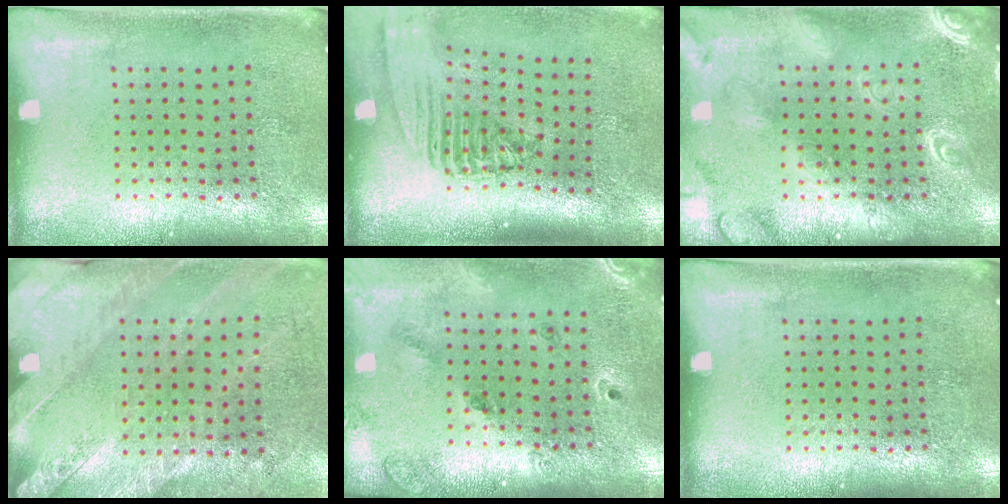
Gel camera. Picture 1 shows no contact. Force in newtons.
{"total": 2.3, "press": 1.8, "slide": 1.5}
{"total": 3.4, "press": 3.4, "slide": 0.4}
{"total": 2.5, "press": 2.3, "slide": 1.0}
{"total": 1.3, "press": 1.3, "slide": 0.5}
{"total": 0.0}